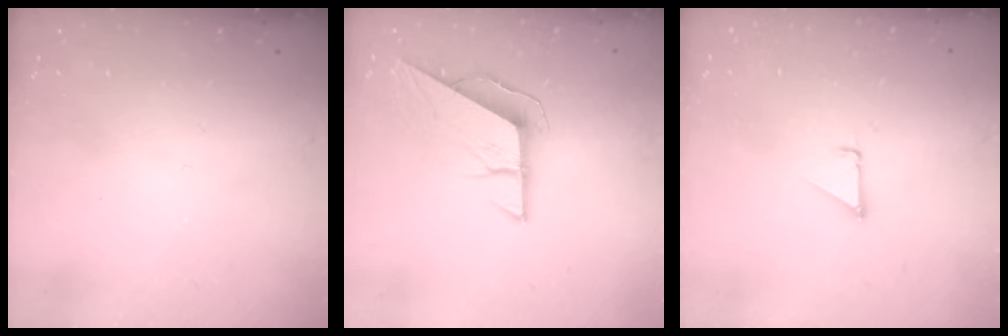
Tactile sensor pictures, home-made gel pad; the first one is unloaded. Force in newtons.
{"total": 8.4, "press": 8.4, "slide": 0.4}
{"total": 1.3, "press": 1.3, "slide": 0.1}